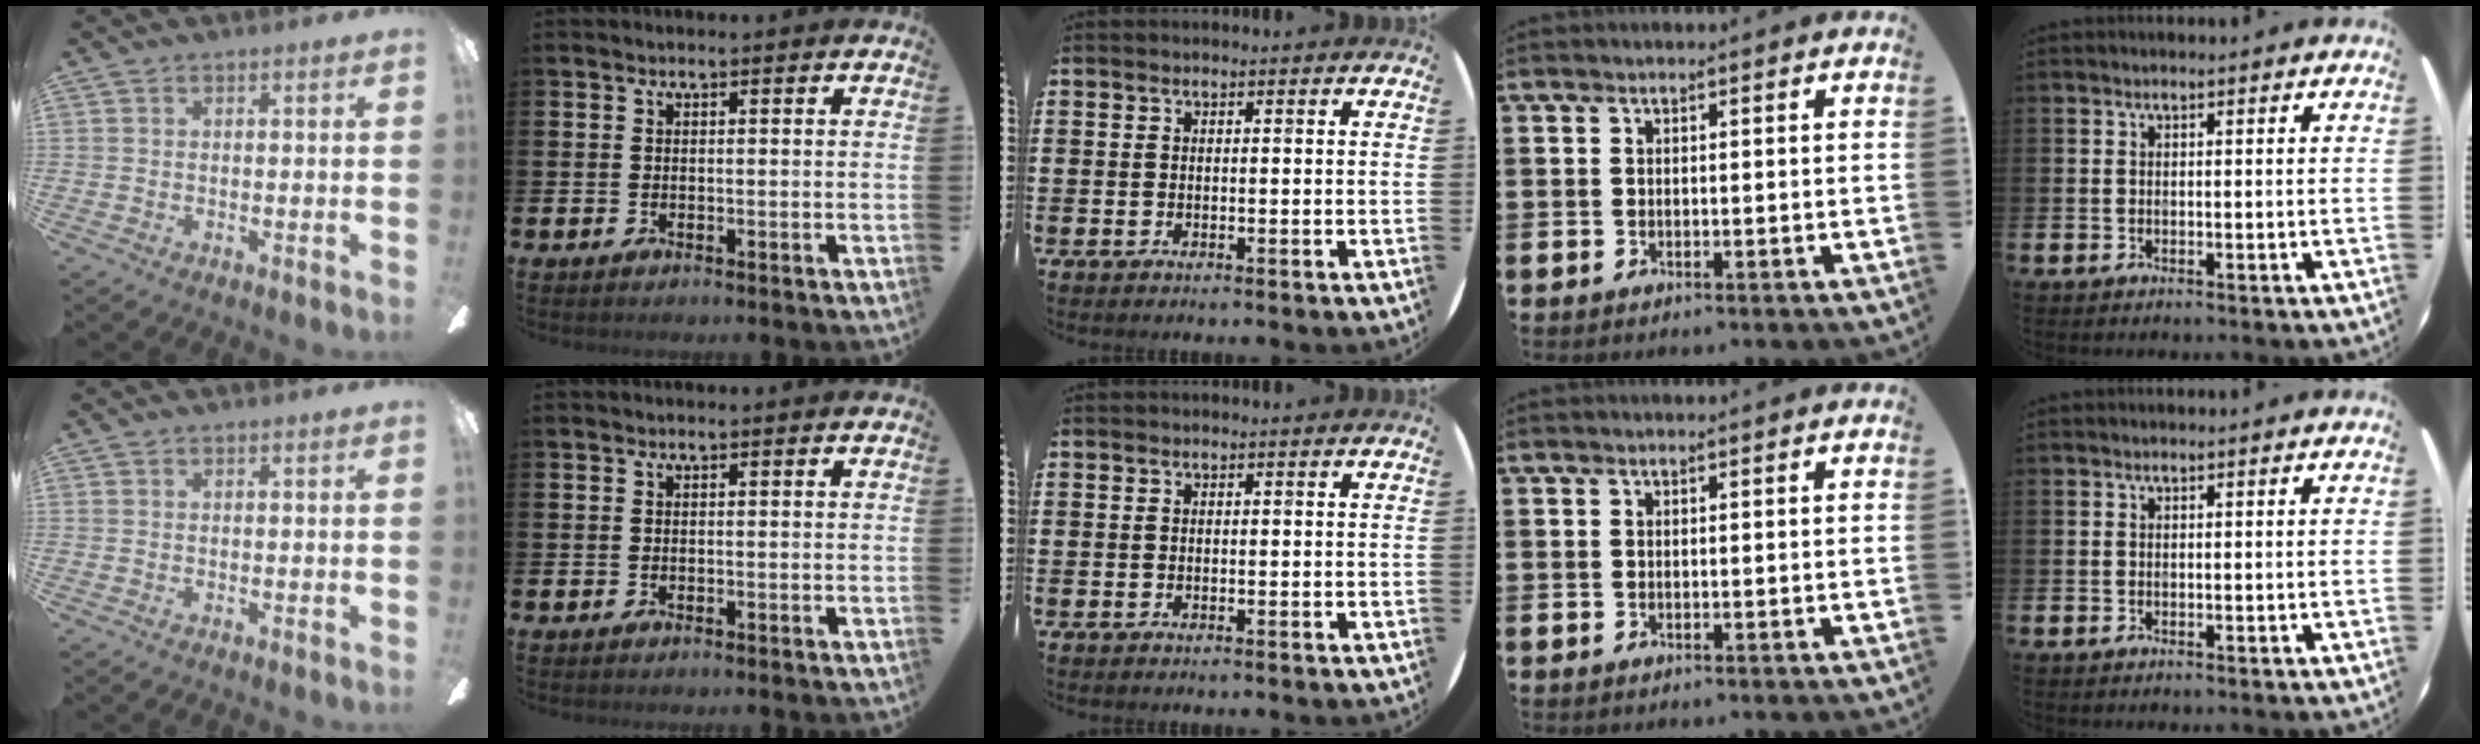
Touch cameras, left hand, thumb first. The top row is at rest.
{}